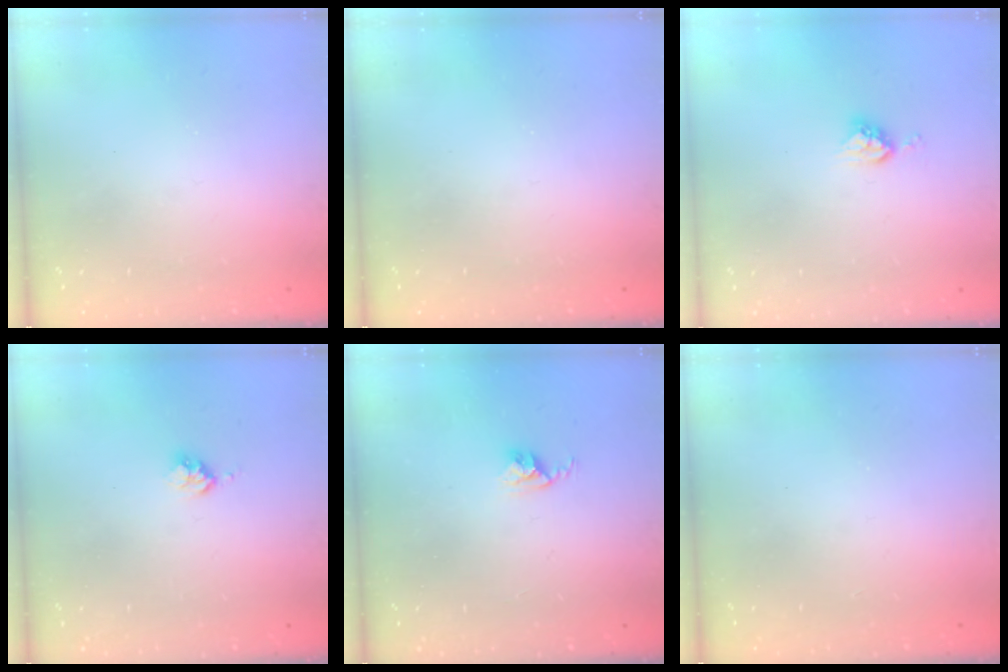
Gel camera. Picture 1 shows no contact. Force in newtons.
{"total": 0.0}
{"total": 5.4, "press": 5.4, "slide": 0.1}
{"total": 2.5, "press": 2.5, "slide": 0.3}
{"total": 2.8, "press": 2.7, "slide": 0.4}
{"total": 1.1, "press": 1.1, "slide": 0.1}